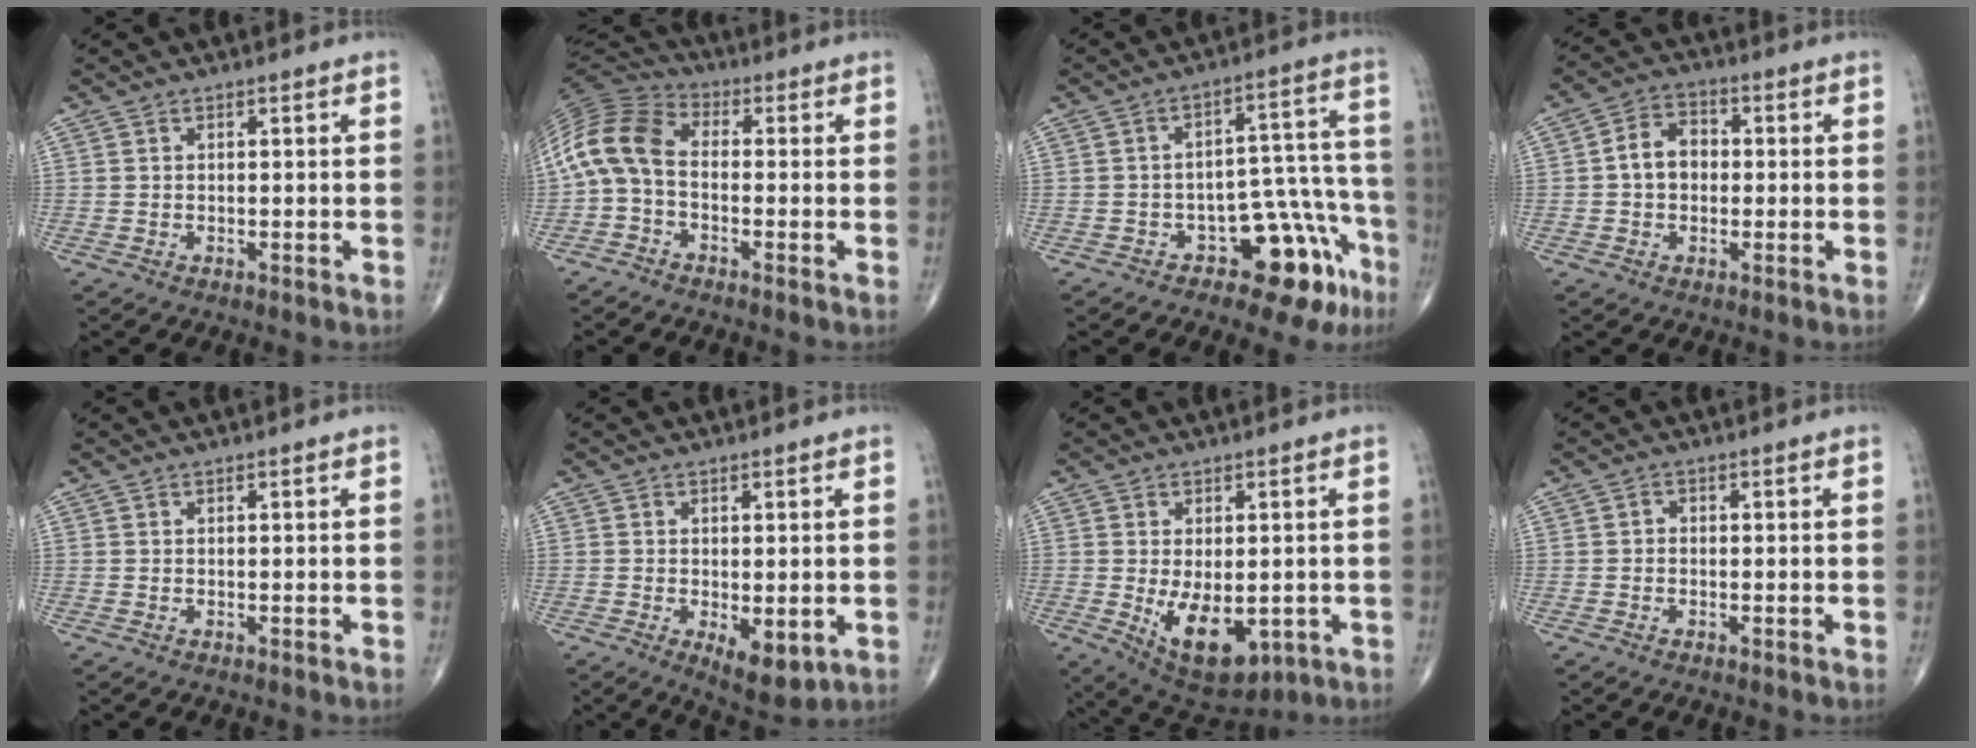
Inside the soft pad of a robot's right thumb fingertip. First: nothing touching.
{"total": 11.0, "force": [-1.4, 6.9, 8.4], "torque": [-0.169, 0.035, -0.045]}
{"total": 13.4, "force": [-7.7, 6.8, 8.6], "torque": [-0.049, 0.089, -0.101]}
{"total": 6.5, "force": [-0.1, 5.0, 4.2], "torque": [-0.054, 0.020, -0.012]}
{"total": 0.0}
{"total": 6.7, "force": [-1.7, 3.1, 5.7], "torque": [-0.077, -0.017, -0.016]}
{"total": 11.7, "force": [-2.4, 6.4, 9.5], "torque": [-0.132, -0.015, -0.016]}
{"total": 0.8, "force": [-0.3, 0.6, 0.3], "torque": [0.004, 0.002, -0.011]}